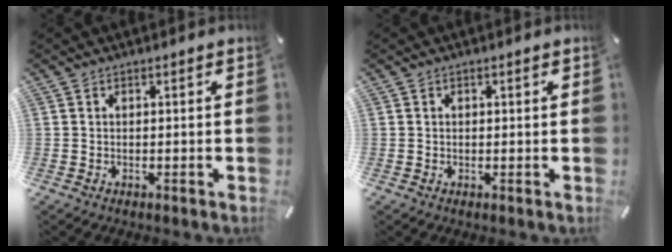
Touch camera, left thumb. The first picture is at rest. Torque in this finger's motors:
{"motor_torque": [-0.08, -0.40, 0.16, 0.19, 0.01]}